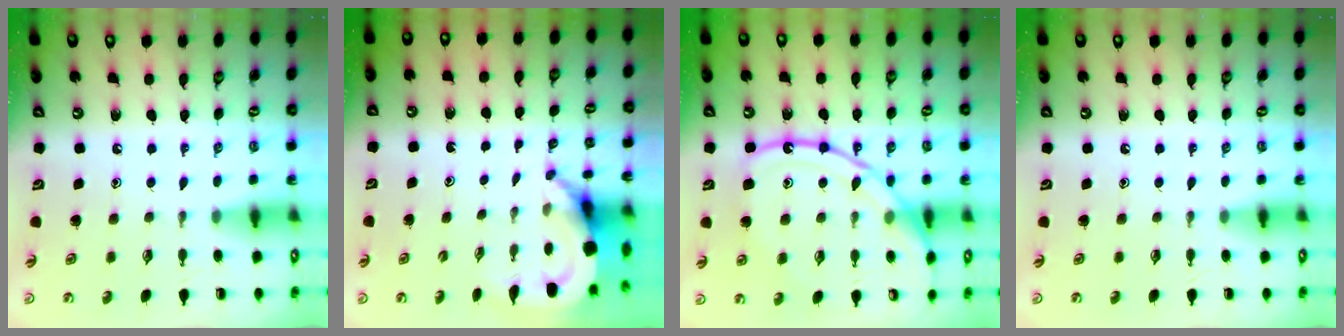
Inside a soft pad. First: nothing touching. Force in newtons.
{"total": 6.2, "press": 6.2, "slide": 0.5}
{"total": 17.4, "press": 17.3, "slide": 1.7}
{"total": 0.0}